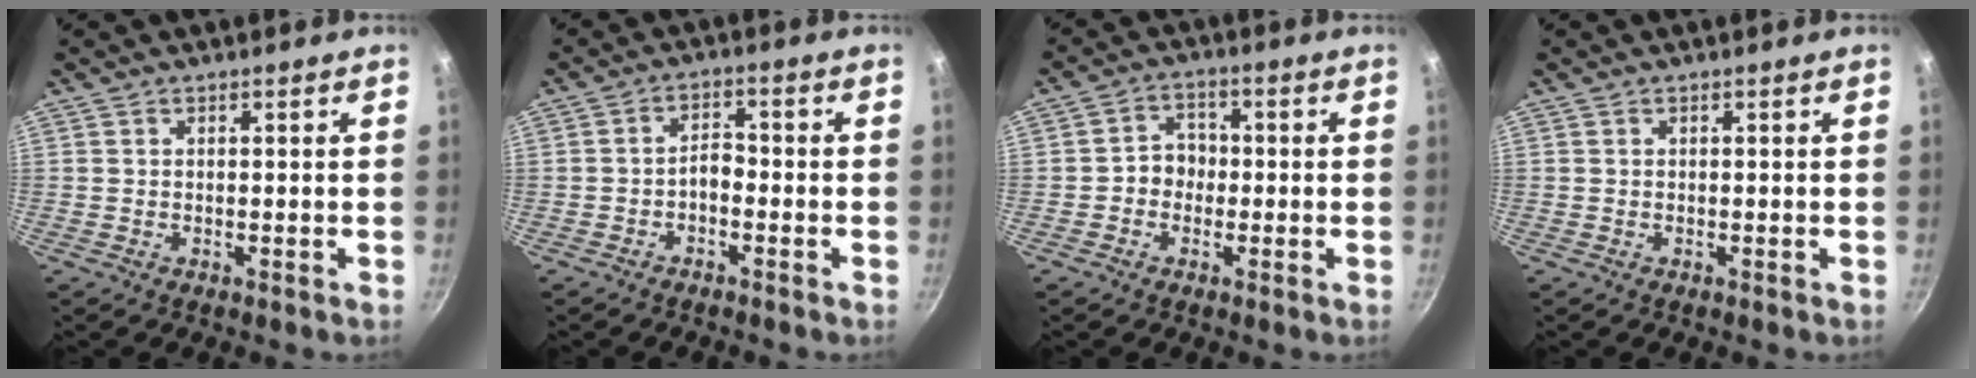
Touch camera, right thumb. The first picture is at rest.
{"total": 3.3, "force": [-1.4, 2.0, 2.3], "torque": [-0.028, 0.022, -0.030]}
{"total": 4.9, "force": [-0.8, 4.2, 2.5], "torque": [-0.014, 0.021, -0.025]}
{"total": 0.0}